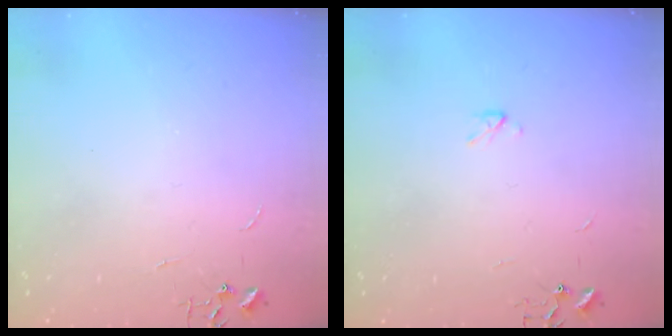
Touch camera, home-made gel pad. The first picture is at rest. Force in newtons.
{"total": 2.3, "press": 2.3, "slide": 0.4}